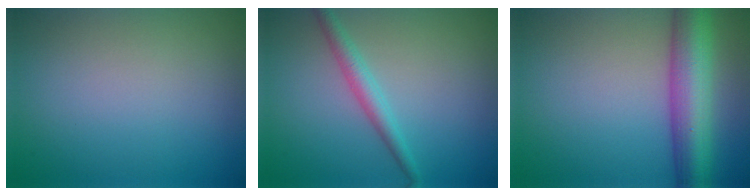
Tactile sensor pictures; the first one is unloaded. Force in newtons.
{"total": 2.3, "press": 2.3, "slide": 0.0}
{"total": 7.9, "press": 7.9, "slide": 0.2}